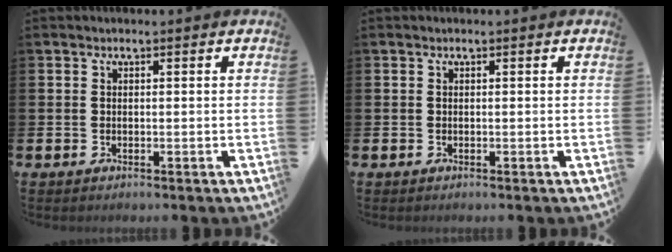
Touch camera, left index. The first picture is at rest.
{"total": 0.0}